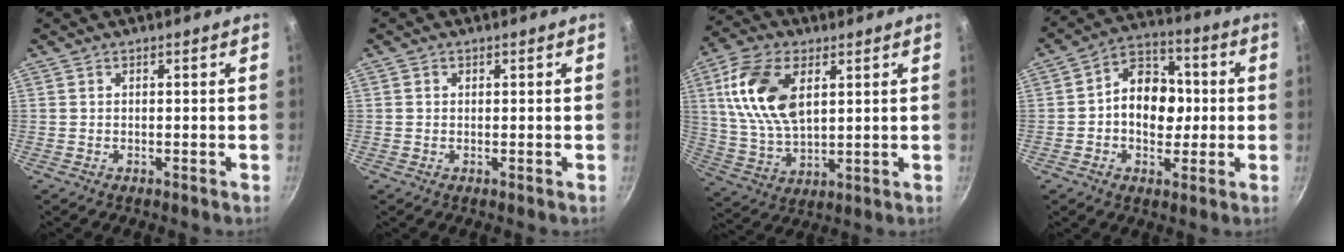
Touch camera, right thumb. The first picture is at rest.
{"total": 0.6, "force": [0.2, 0.6, 0.2], "torque": [0.001, 0.002, 0.001]}
{"total": 15.6, "force": [4.8, 8.8, 12.0], "torque": [-0.219, -0.009, 0.096]}
{"total": 12.3, "force": [-0.1, 9.2, 8.1], "torque": [-0.076, 0.026, -0.018]}